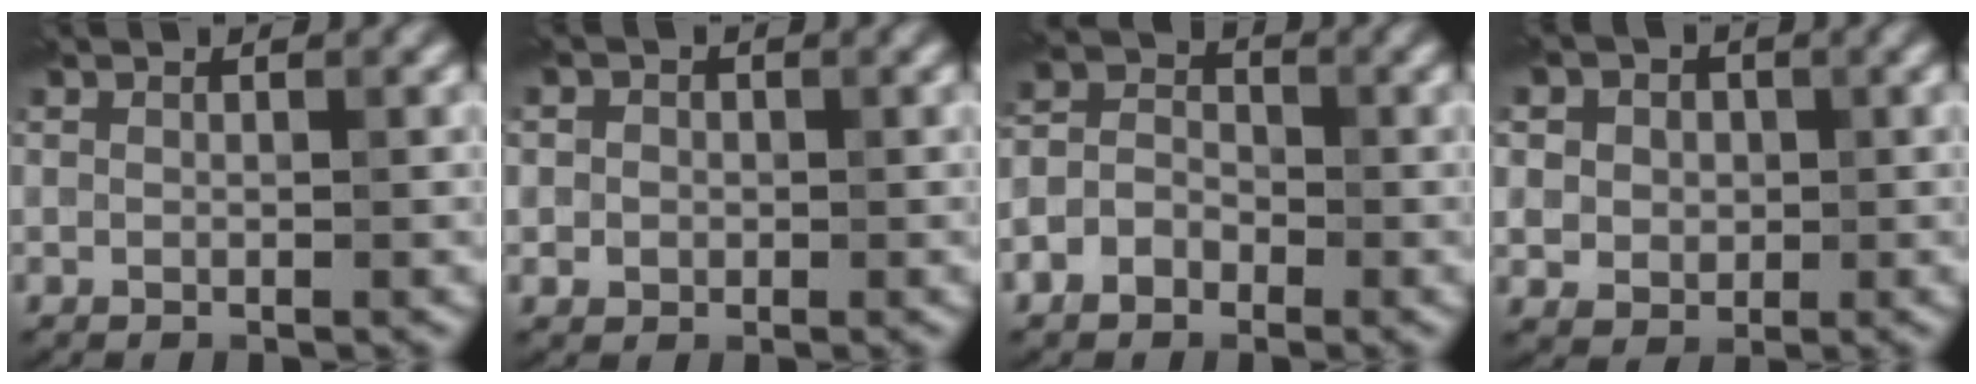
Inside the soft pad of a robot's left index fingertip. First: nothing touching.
{"total": 2.0, "force": [0.3, 1.8, 0.6], "torque": [0.011, 0.004, -0.008]}
{"total": 3.6, "force": [-1.6, 2.7, 1.6], "torque": [-0.027, 0.004, -0.039]}
{"total": 7.4, "force": [2.4, 6.0, 3.6], "torque": [-0.062, 0.026, 0.010]}